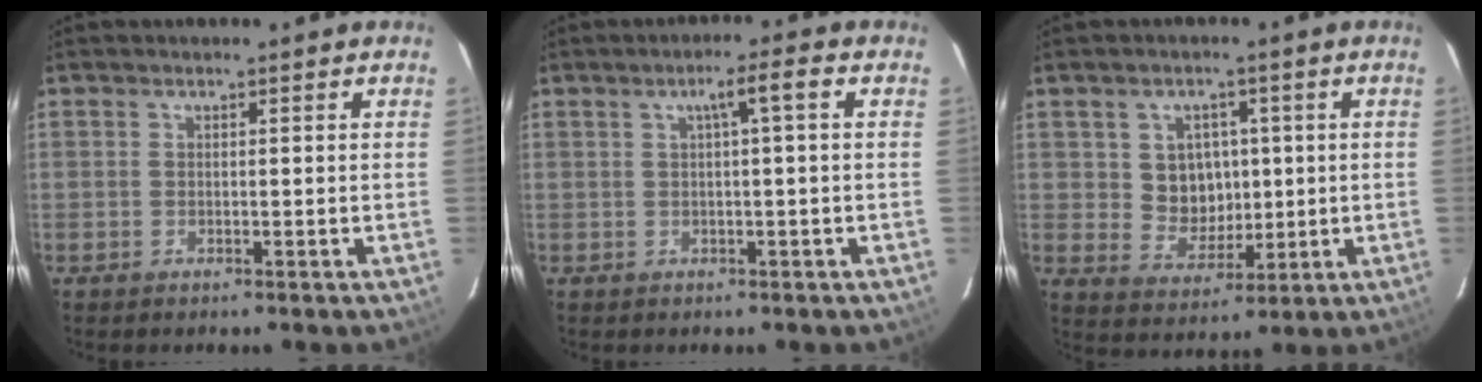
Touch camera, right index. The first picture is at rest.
{"total": 3.6, "force": [0.6, -0.1, 3.5], "torque": [-0.061, 0.009, 0.014]}
{"total": 7.3, "force": [1.1, 6.8, 2.6], "torque": [-0.053, 0.007, 0.035]}